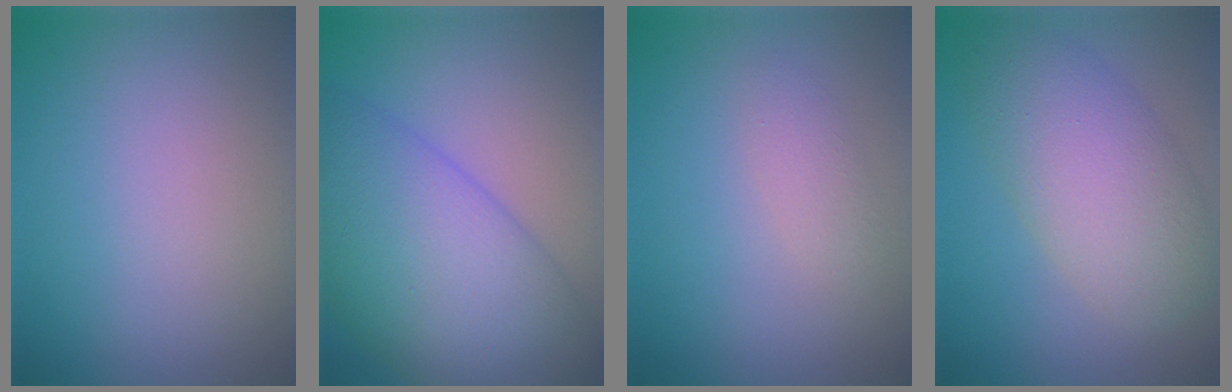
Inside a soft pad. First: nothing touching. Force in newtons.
{"total": 11.5, "press": 11.5, "slide": 0.3}
{"total": 1.4, "press": 1.4, "slide": 0.1}
{"total": 6.5, "press": 6.5, "slide": 0.1}